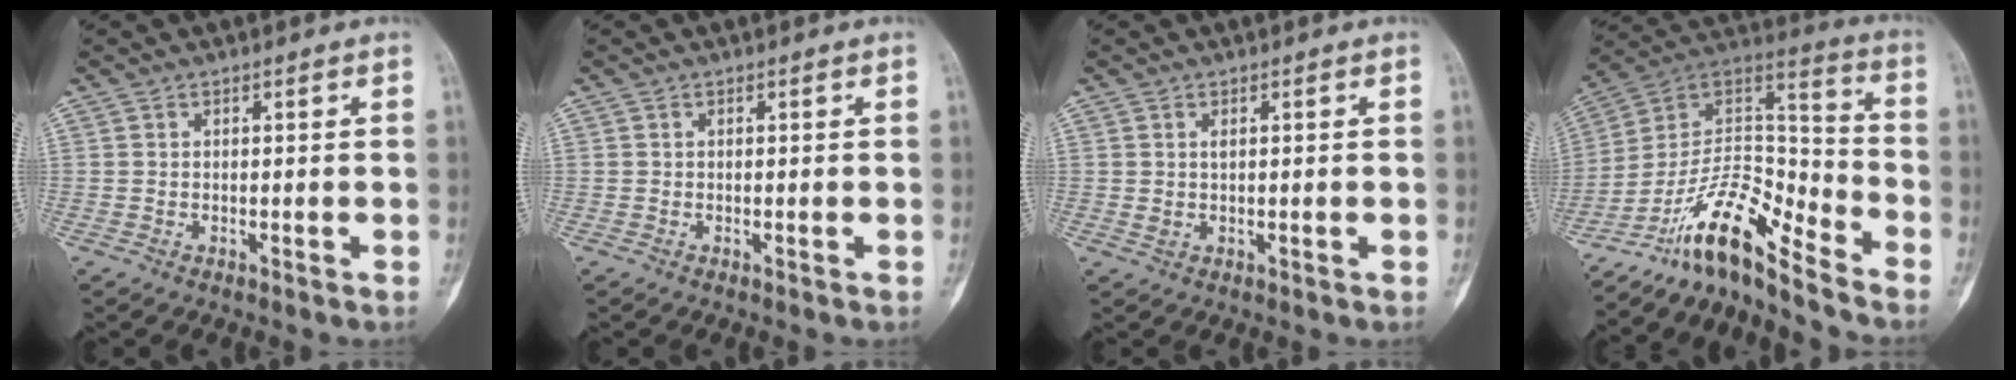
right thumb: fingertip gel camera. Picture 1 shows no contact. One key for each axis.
{"total": 0.0}
{"total": 1.7, "fx": 0.3, "fy": 0.8, "fz": 1.5, "tx": -0.028, "ty": 0.002, "tz": 0.011}
{"total": 14.4, "fx": -11.8, "fy": 3.1, "fz": 7.6, "tx": -0.131, "ty": 0.114, "tz": -0.218}